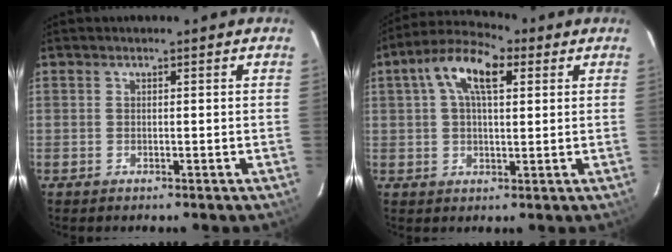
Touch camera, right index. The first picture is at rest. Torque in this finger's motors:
{"motor_torque": [0.89, 0.62, 0.69, 0.09]}